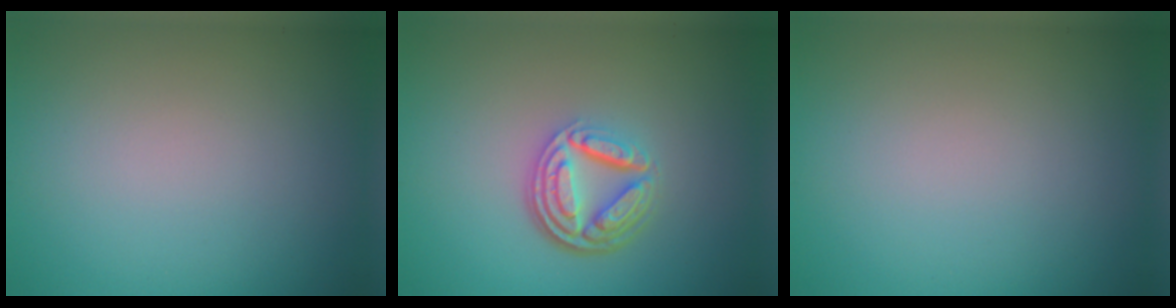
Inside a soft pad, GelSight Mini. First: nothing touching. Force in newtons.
{"total": 5.3, "press": 3.7, "slide": 3.8}
{"total": 0.0}